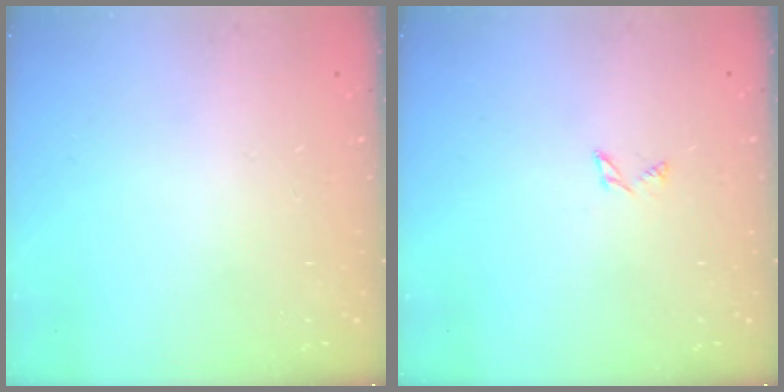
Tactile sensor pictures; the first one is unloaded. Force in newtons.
{"total": 1.8, "press": 1.7, "slide": 0.3}